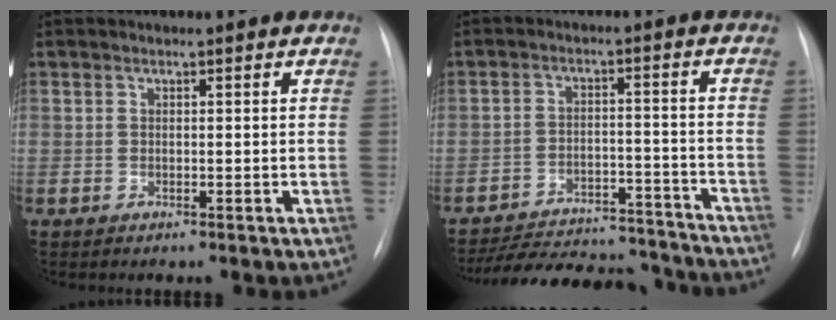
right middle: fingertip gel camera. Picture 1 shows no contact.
{"total": 20.0, "force": [-18.7, 4.6, 5.5], "torque": [-0.102, 0.006, -0.254]}